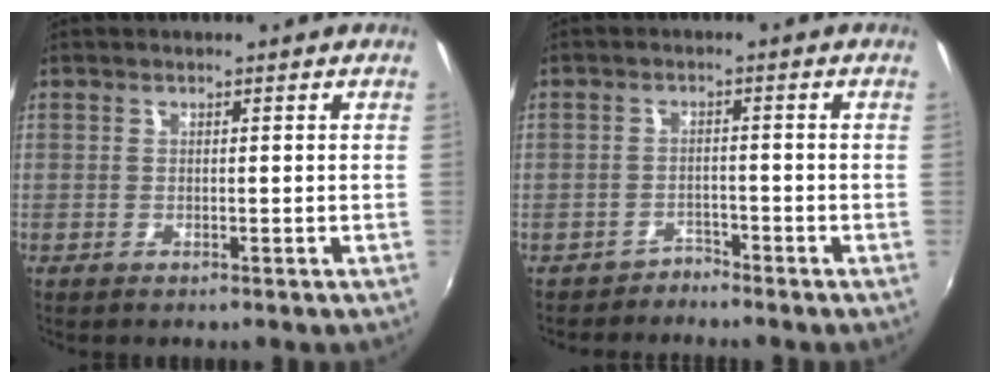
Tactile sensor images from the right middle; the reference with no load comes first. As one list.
[{"total": 2.3, "force": [-1.9, 1.0, -0.8], "torque": [0.011, 0.010, -0.036]}]